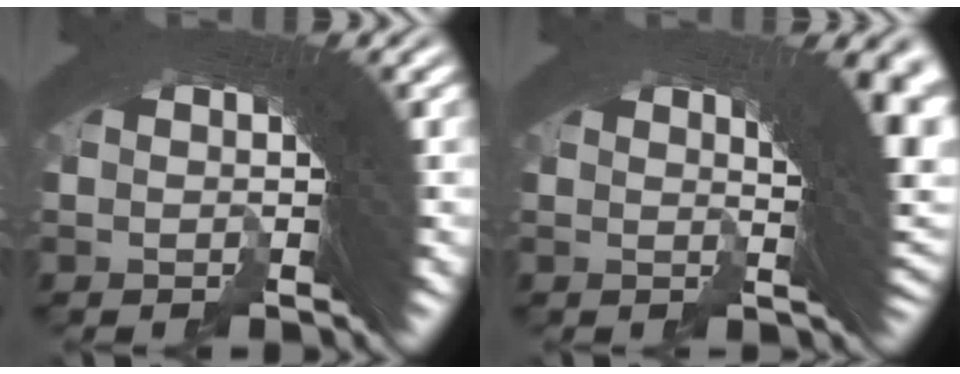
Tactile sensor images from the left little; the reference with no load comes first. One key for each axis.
{"total": 5.8, "fx": 2.0, "fy": 0.8, "fz": 5.4, "tx": -0.037, "ty": 0.017, "tz": 0.023}